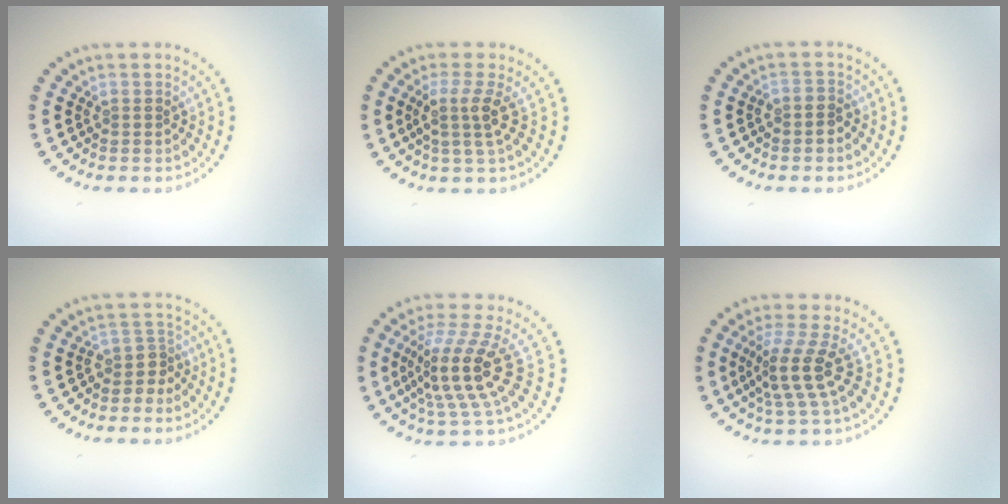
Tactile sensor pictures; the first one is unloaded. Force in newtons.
{"total": 2.7, "press": 2.0, "slide": 1.8}
{"total": 1.1, "press": 0.9, "slide": 0.5}
{"total": 2.3, "press": 1.7, "slide": 1.6}
{"total": 5.2, "press": 4.1, "slide": 3.2}
{"total": 3.8, "press": 2.8, "slide": 2.6}